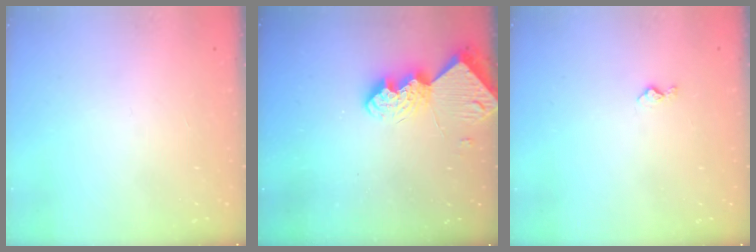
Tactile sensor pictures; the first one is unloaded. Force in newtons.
{"total": 9.7, "press": 9.7, "slide": 0.9}
{"total": 3.3, "press": 3.3, "slide": 0.4}